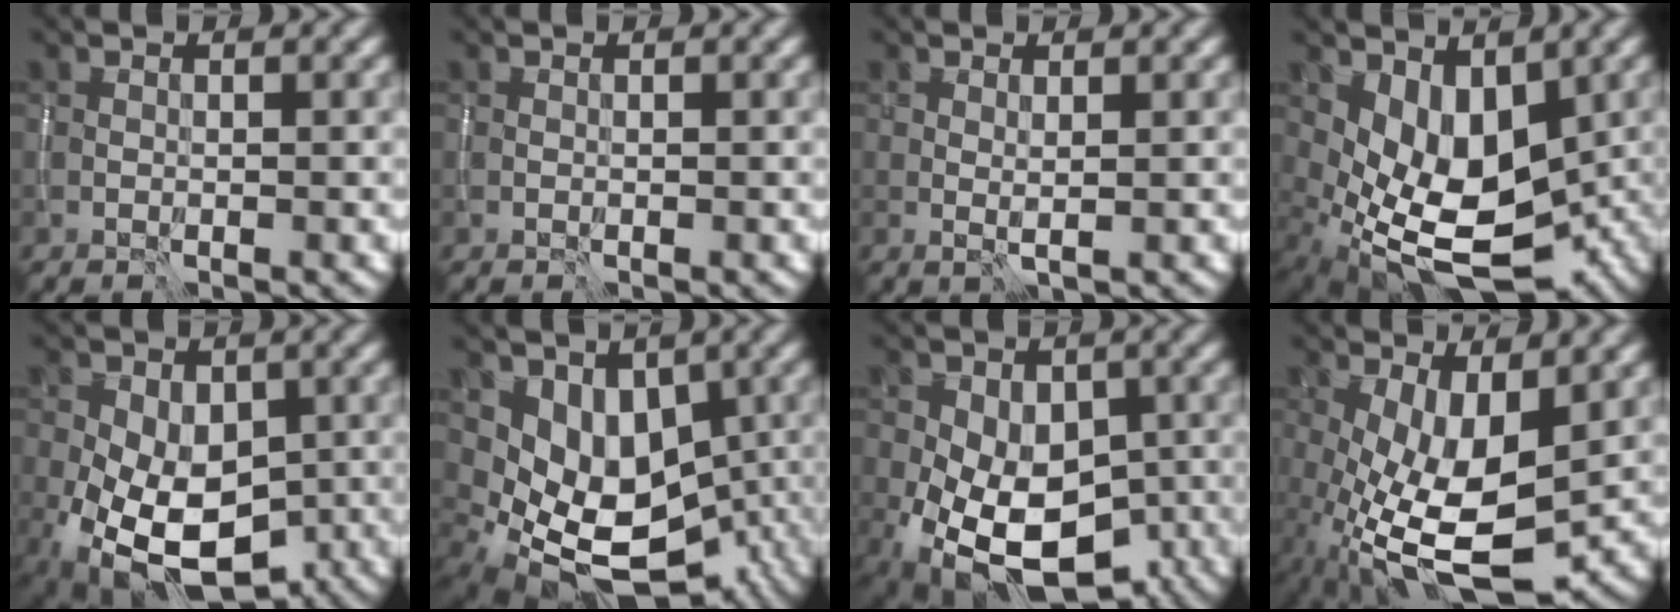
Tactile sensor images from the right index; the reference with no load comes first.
{"total": 0.0}
{"total": 0.7, "force": [0.4, 0.0, 0.6], "torque": [-0.012, -0.001, 0.008]}
{"total": 7.9, "force": [-0.1, 5.0, 6.1], "torque": [-0.116, -0.021, 0.007]}
{"total": 12.1, "force": [-3.8, 8.0, 8.3], "torque": [-0.140, -0.039, -0.049]}
{"total": 9.7, "force": [-0.4, 7.5, 6.2], "torque": [-0.077, -0.019, 0.017]}
{"total": 13.5, "force": [-4.9, 9.1, 8.8], "torque": [-0.125, -0.027, -0.064]}
{"total": 9.2, "force": [-1.5, 3.9, 8.2], "torque": [-0.171, -0.017, -0.019]}